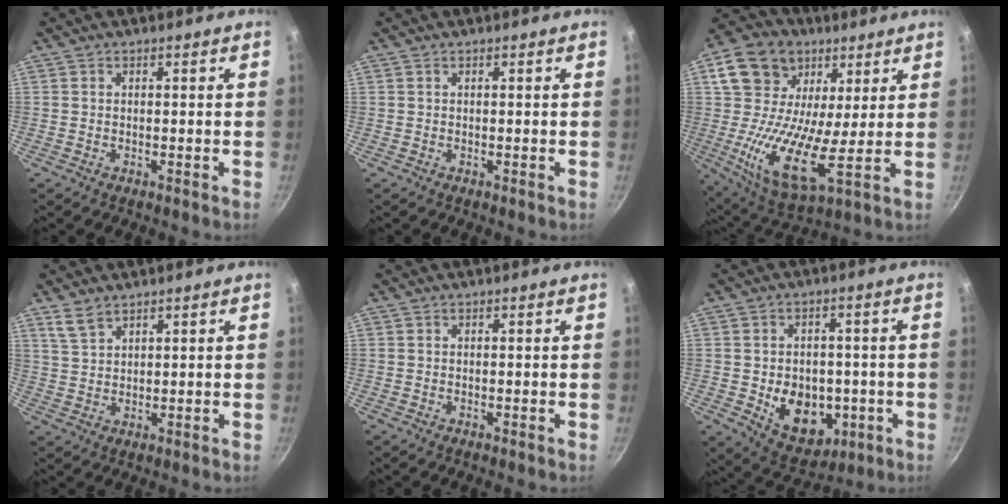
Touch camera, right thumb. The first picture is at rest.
{"total": 0.0}
{"total": 20.7, "force": [6.0, 13.7, 14.4], "torque": [-0.270, -0.014, 0.090]}
{"total": 4.0, "force": [3.0, 1.7, 2.0], "torque": [-0.036, -0.011, 0.065]}
{"total": 0.0}
{"total": 12.8, "force": [-2.5, 9.5, 8.2], "torque": [-0.080, -0.003, -0.016]}